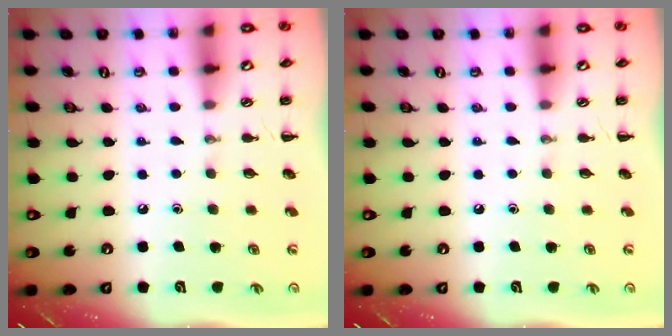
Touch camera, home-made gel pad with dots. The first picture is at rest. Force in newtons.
{"total": 0.0}